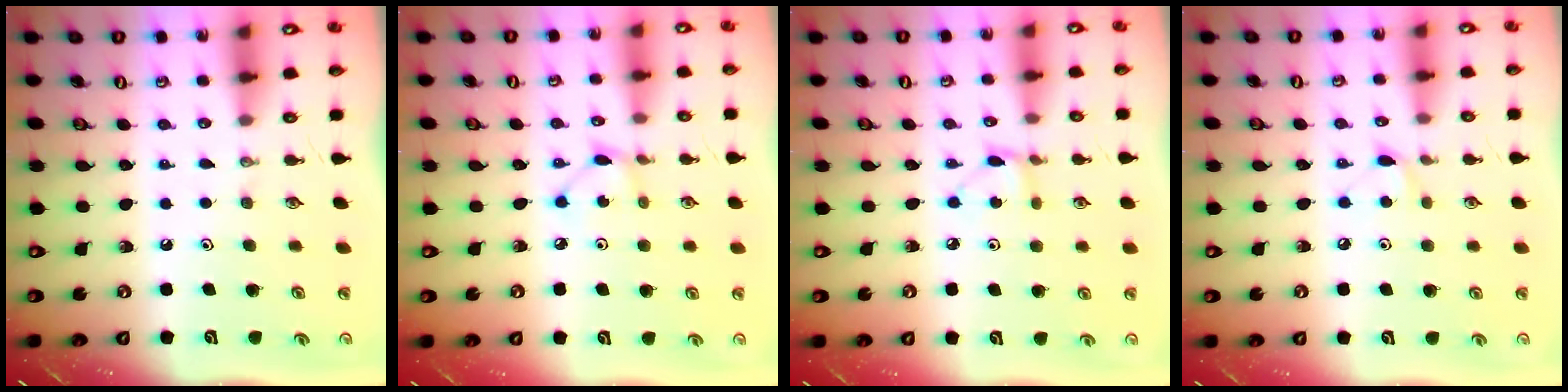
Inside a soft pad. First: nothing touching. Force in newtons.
{"total": 2.6, "press": 2.6, "slide": 0.0}
{"total": 3.5, "press": 3.5, "slide": 0.4}
{"total": 5.4, "press": 5.3, "slide": 0.8}